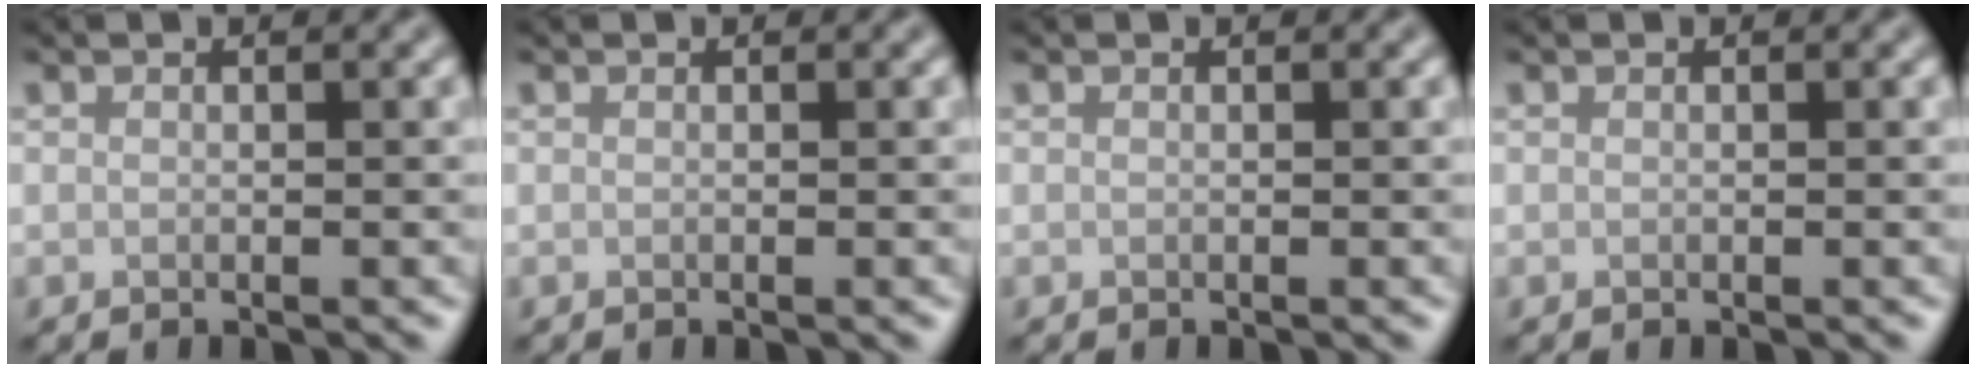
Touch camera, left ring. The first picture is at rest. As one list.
[{"total": 0.0}, {"total": 0.0}, {"total": 0.0}]